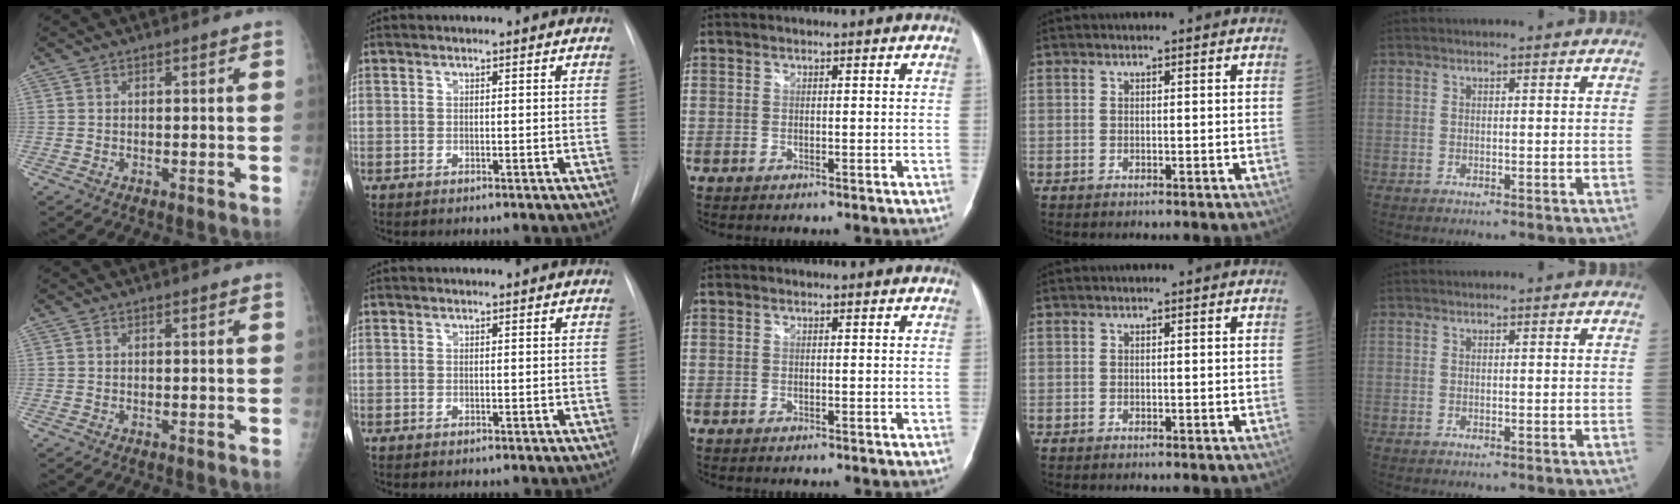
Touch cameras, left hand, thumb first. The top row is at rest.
{}